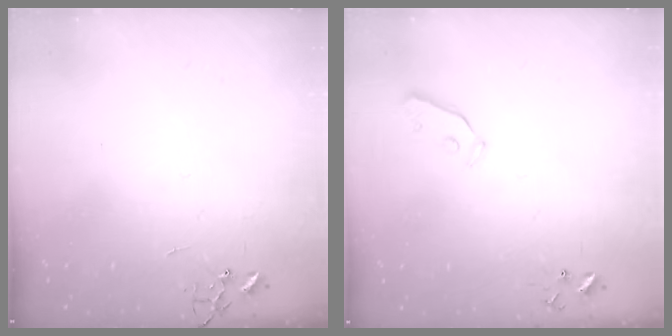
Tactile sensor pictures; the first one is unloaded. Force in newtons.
{"total": 3.8, "press": 3.8, "slide": 0.4}